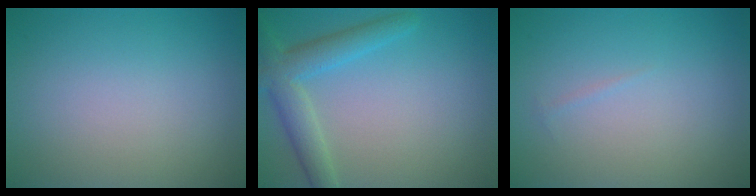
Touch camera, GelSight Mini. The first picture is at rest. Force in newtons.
{"total": 4.0, "press": 4.0, "slide": 0.3}
{"total": 0.8, "press": 0.8, "slide": 0.2}